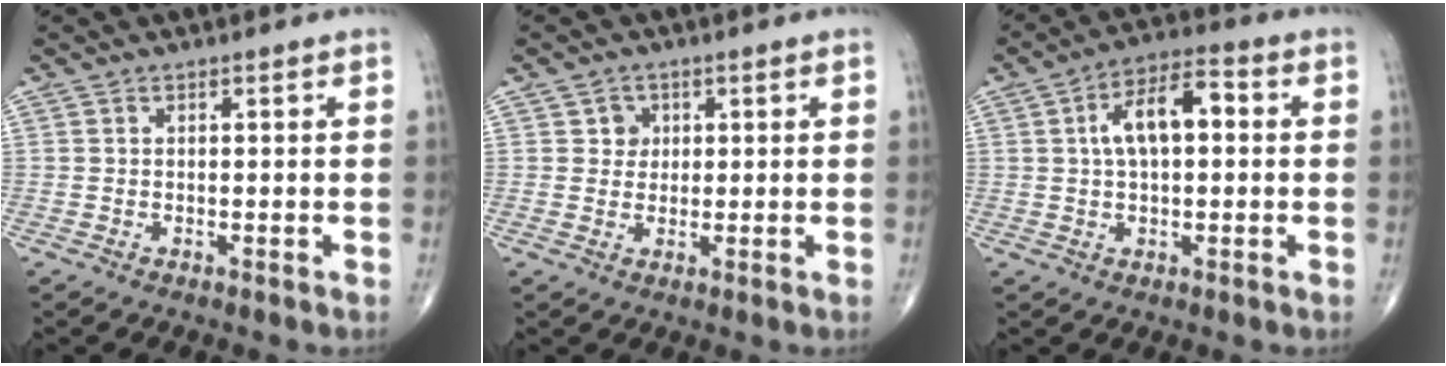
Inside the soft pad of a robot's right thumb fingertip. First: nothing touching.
{"total": 3.0, "force": [0.9, 2.7, 0.8], "torque": [0.007, -0.001, 0.010]}
{"total": 10.2, "force": [1.6, 5.0, 8.8], "torque": [-0.146, 0.025, 0.019]}